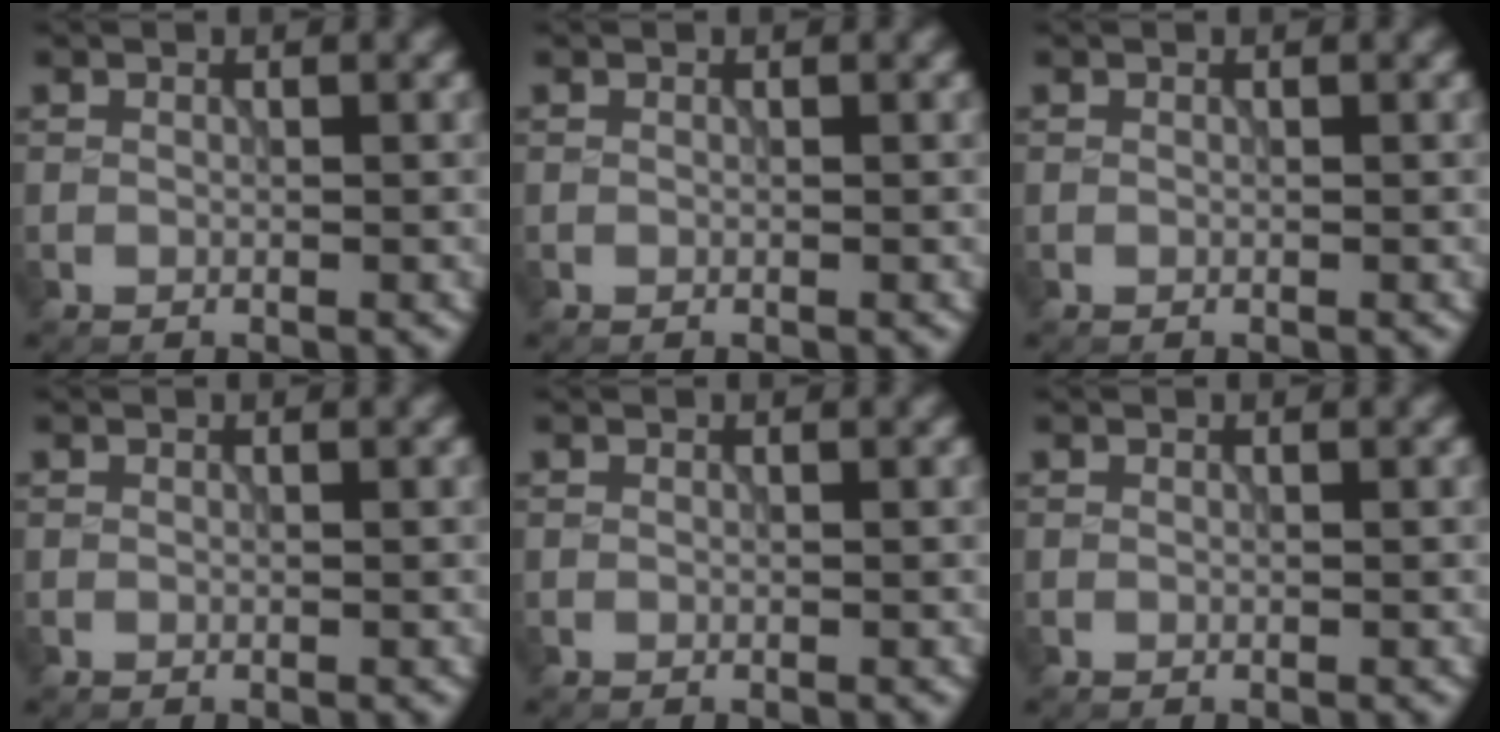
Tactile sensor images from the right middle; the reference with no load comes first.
{"total": 0.0}
{"total": 0.0}
{"total": 0.0}
{"total": 0.0}
{"total": 0.0}